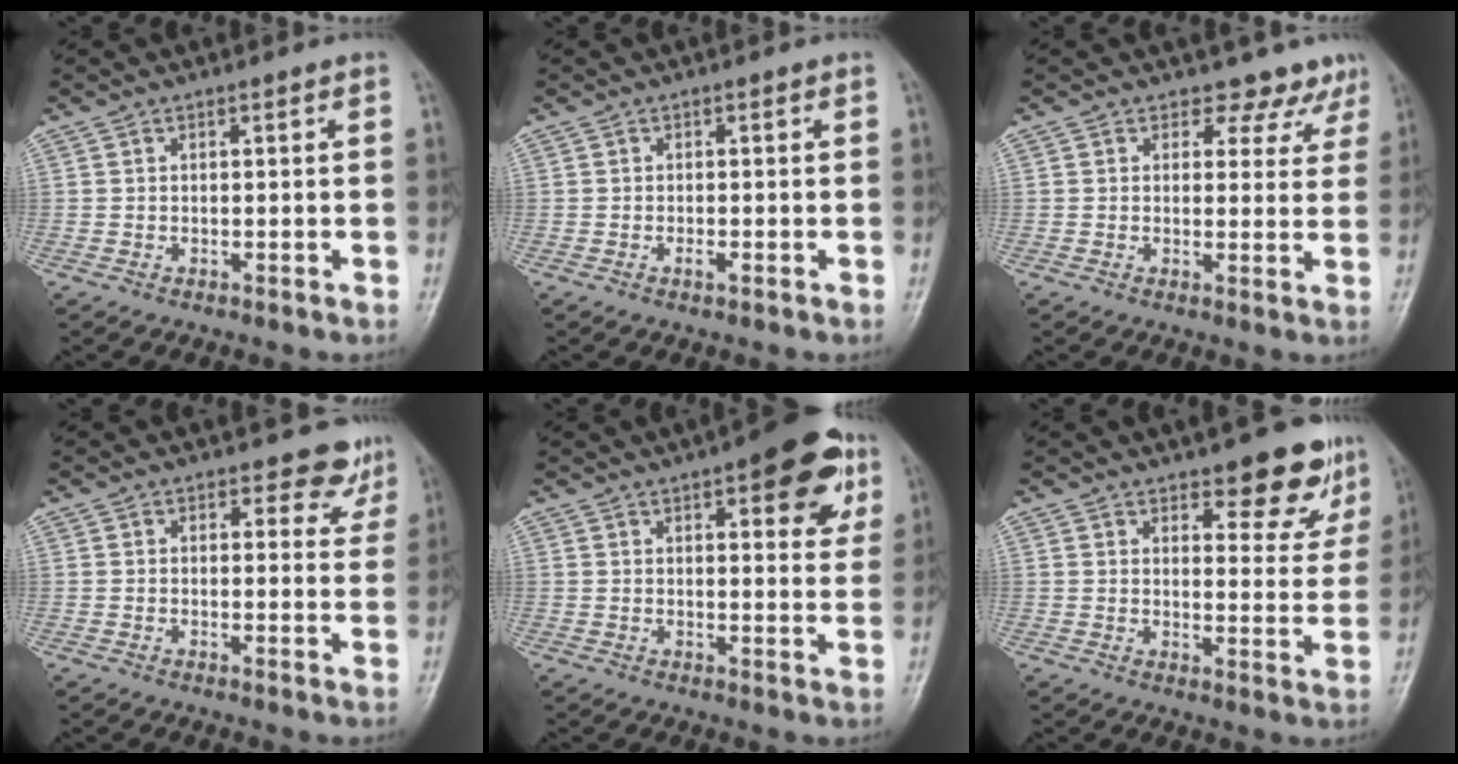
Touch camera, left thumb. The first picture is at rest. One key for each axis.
{"total": 1.1, "fx": -0.5, "fy": 0.4, "fz": 1.0, "tx": -0.017, "ty": 0.001, "tz": -0.008}
{"total": 6.1, "fx": 5.0, "fy": 3.4, "fz": 0.2, "tx": 0.036, "ty": -0.028, "tz": 0.039}
{"total": 5.0, "fx": 4.1, "fy": 2.6, "fz": 1.1, "tx": 0.019, "ty": -0.028, "tz": 0.036}
{"total": 12.6, "fx": 6.2, "fy": 4.7, "fz": 9.9, "tx": -0.086, "ty": -0.016, "tz": 0.071}
{"total": 10.3, "fx": 7.4, "fy": 4.0, "fz": 5.9, "tx": -0.034, "ty": -0.046, "tz": 0.094}